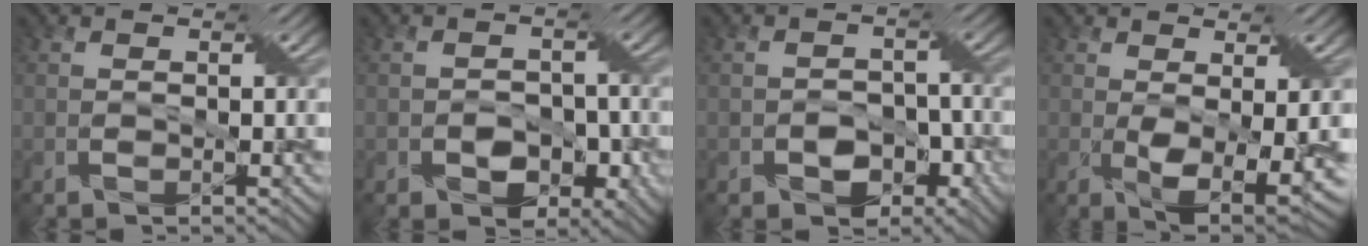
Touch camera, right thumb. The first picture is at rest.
{"total": 4.0, "force": [-1.7, 3.1, 1.8], "torque": [-0.017, 0.002, -0.028]}
{"total": 5.8, "force": [-3.2, 4.1, 2.6], "torque": [-0.032, -0.005, -0.050]}
{"total": 5.5, "force": [0.3, 1.9, 5.2], "torque": [-0.093, -0.015, 0.016]}